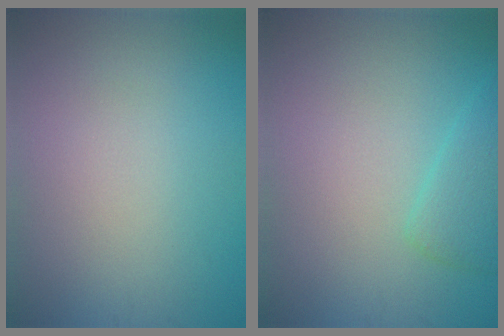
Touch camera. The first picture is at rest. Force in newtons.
{"total": 2.4, "press": 2.4, "slide": 0.1}